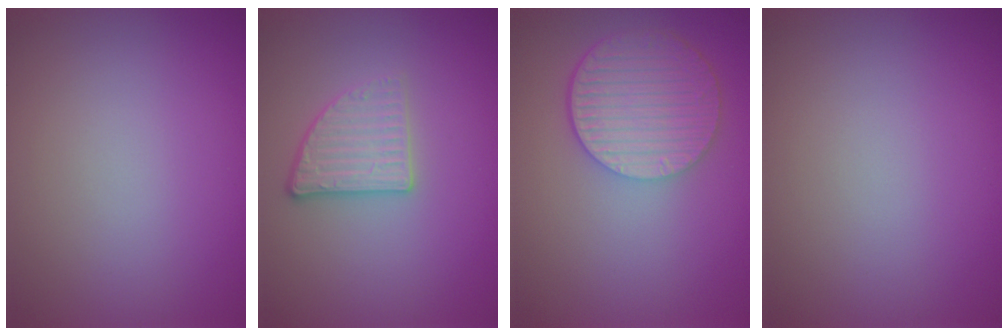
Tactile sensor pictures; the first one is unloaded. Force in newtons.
{"total": 2.7, "press": 2.4, "slide": 1.1}
{"total": 6.1, "press": 4.5, "slide": 4.2}
{"total": 0.0}